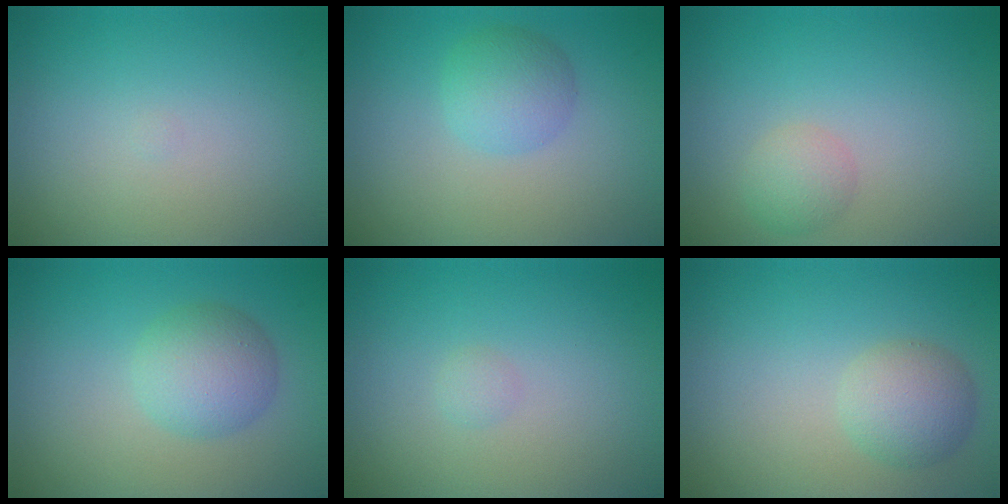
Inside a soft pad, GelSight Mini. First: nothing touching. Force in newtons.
{"total": 2.9, "press": 2.9, "slide": 0.2}
{"total": 1.8, "press": 1.8, "slide": 0.1}
{"total": 4.4, "press": 4.4, "slide": 0.1}
{"total": 0.6, "press": 0.6, "slide": 0.0}
{"total": 3.0, "press": 3.0, "slide": 0.1}